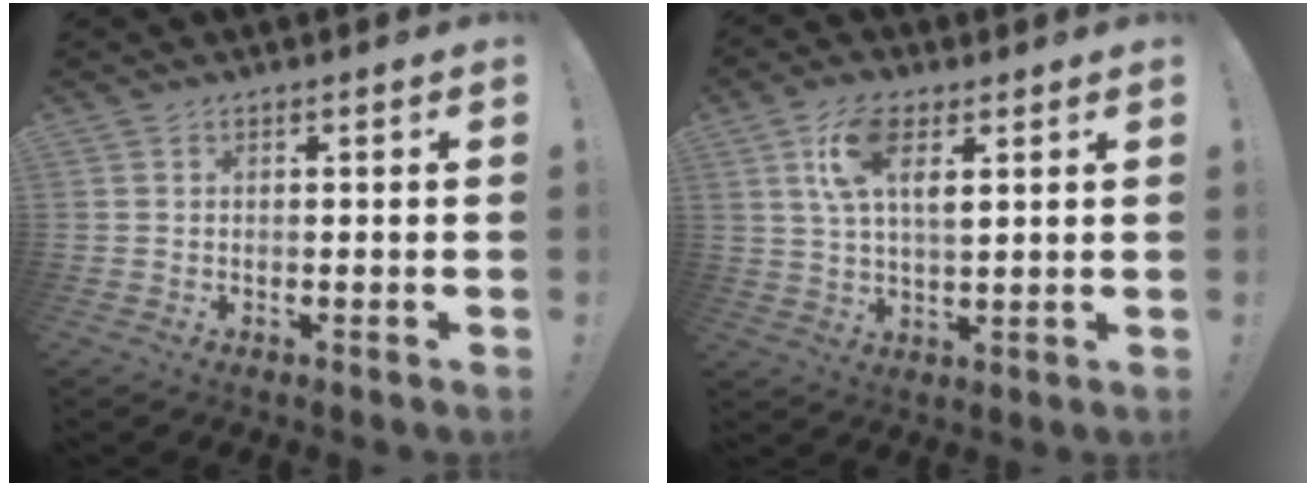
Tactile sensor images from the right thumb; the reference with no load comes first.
{"total": 10.7, "force": [4.6, 4.8, 8.3], "torque": [-0.152, -0.005, 0.082]}